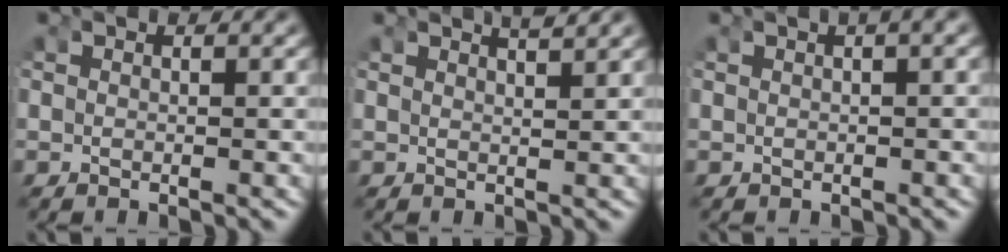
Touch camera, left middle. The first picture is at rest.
{"total": 2.0, "force": [1.7, -0.8, 0.7], "torque": [-0.009, -0.006, 0.036]}
{"total": 1.2, "force": [0.5, -0.2, 1.1], "torque": [-0.005, 0.014, 0.006]}